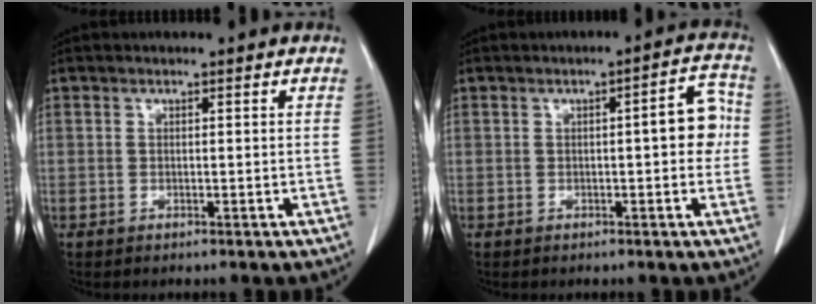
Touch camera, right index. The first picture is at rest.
{"total": 5.4, "force": [0.1, 1.4, 5.2], "torque": [-0.061, 0.016, -0.004]}